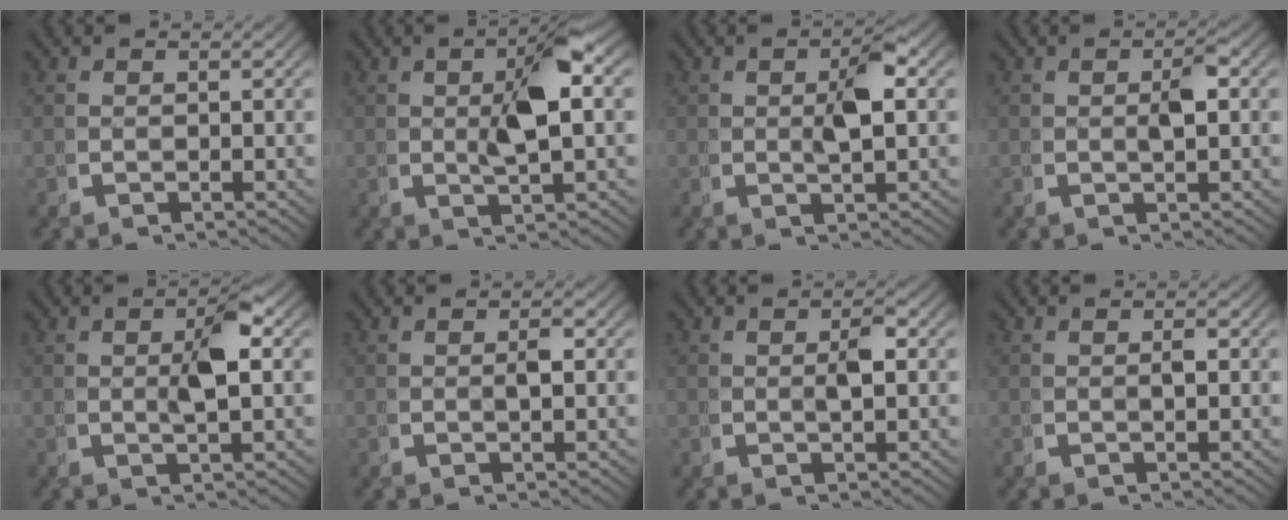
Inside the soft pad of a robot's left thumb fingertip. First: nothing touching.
{"total": 5.7, "force": [1.0, 1.6, 5.4], "torque": [-0.089, 0.010, 0.017]}
{"total": 3.4, "force": [0.7, 1.1, 3.2], "torque": [-0.057, 0.005, 0.008]}
{"total": 2.0, "force": [0.3, 0.7, 1.8], "torque": [-0.030, 0.005, 0.003]}
{"total": 3.8, "force": [0.7, 1.2, 3.5], "torque": [-0.063, 0.006, 0.008]}
{"total": 1.2, "force": [0.2, 0.5, 1.1], "torque": [-0.017, 0.008, -0.001]}
{"total": 1.9, "force": [0.4, 0.7, 1.7], "torque": [-0.031, 0.006, 0.002]}
{"total": 0.9, "force": [0.1, 0.3, 0.8], "torque": [-0.010, 0.008, -0.002]}